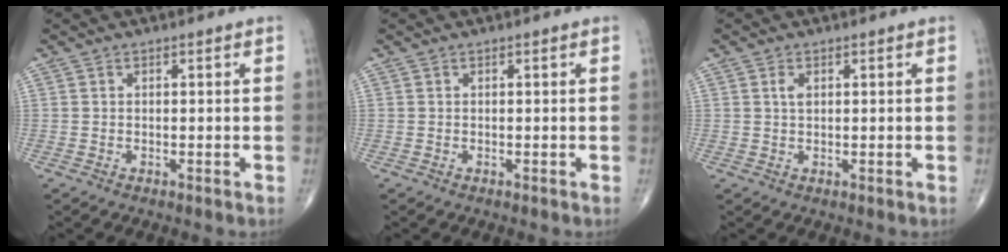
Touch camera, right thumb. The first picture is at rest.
{"total": 0.0}
{"total": 1.6, "force": [0.6, 0.9, 1.2], "torque": [-0.023, 0.002, 0.012]}